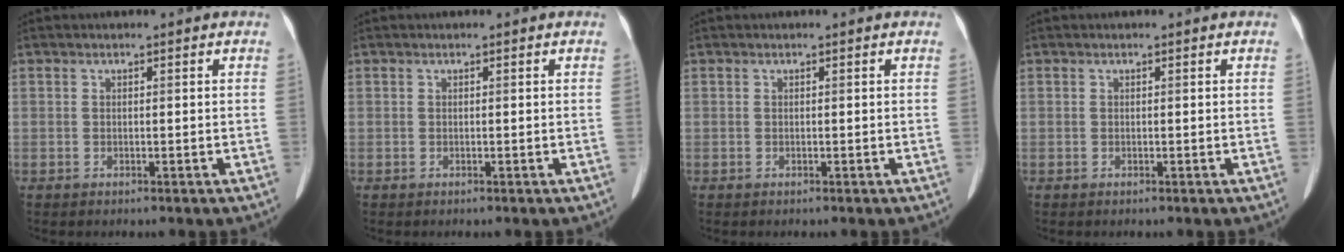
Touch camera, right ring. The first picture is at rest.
{"total": 0.0}
{"total": 0.0}
{"total": 0.0}